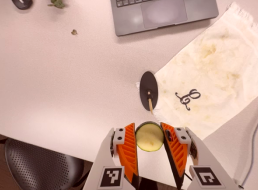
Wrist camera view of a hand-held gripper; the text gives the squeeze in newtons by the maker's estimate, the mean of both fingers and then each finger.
{"total": 8.2, "left": 8.1, "right": 8.4}